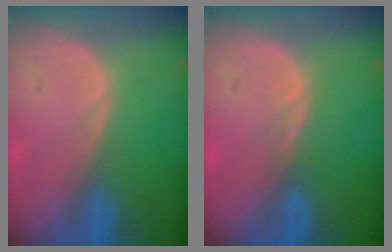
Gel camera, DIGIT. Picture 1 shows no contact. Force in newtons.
{"total": 0.7, "press": 0.7, "slide": 0.2}